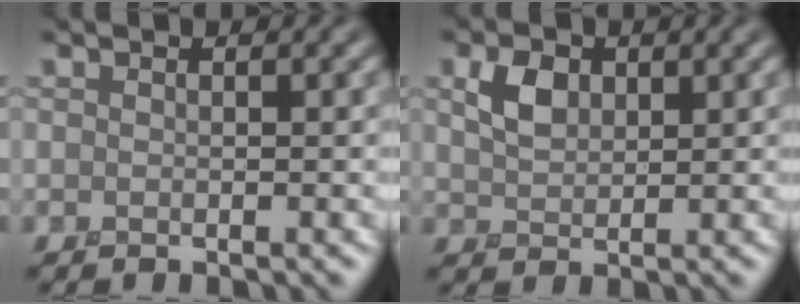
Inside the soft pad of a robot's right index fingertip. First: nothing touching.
{"total": 2.5, "force": [0.9, 1.7, 1.6], "torque": [-0.038, 0.001, 0.017]}